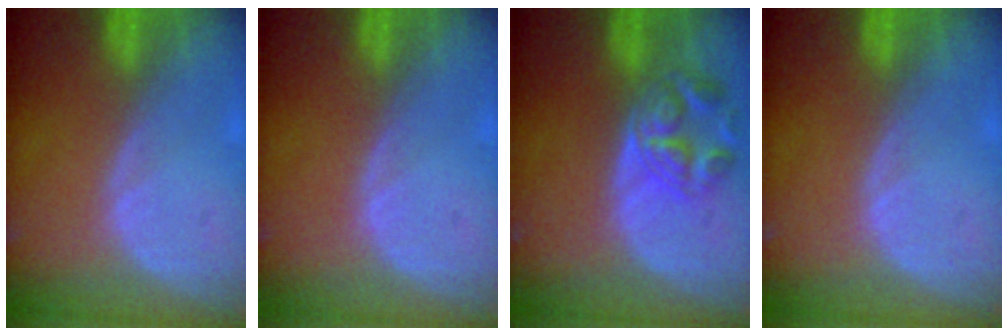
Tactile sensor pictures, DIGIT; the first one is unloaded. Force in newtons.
{"total": 0.0}
{"total": 6.0, "press": 6.0, "slide": 0.4}
{"total": 0.0}